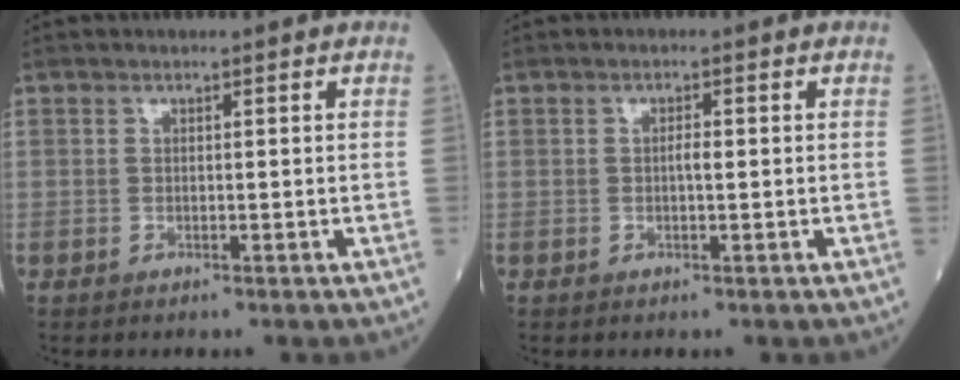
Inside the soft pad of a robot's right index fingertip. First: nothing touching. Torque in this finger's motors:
{"motor_torque": [0.30, -0.03, 0.13, 0.04]}